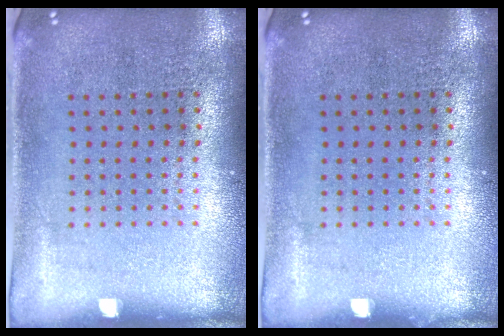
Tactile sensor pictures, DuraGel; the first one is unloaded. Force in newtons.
{"total": 0.0}